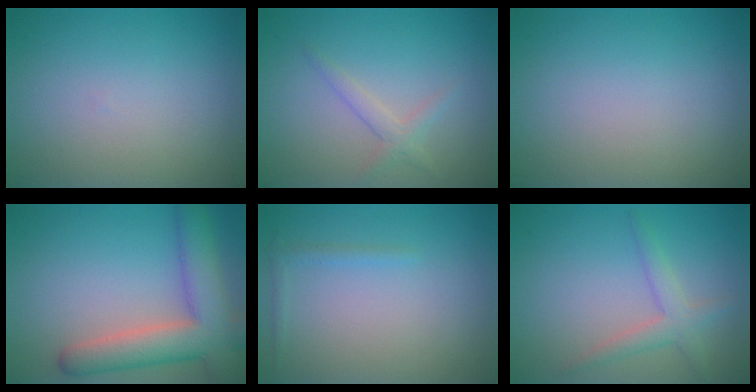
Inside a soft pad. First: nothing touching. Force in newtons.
{"total": 1.6, "press": 1.6, "slide": 0.1}
{"total": 0.0}
{"total": 7.5, "press": 7.4, "slide": 0.7}
{"total": 0.8, "press": 0.8, "slide": 0.1}
{"total": 2.4, "press": 2.4, "slide": 0.1}